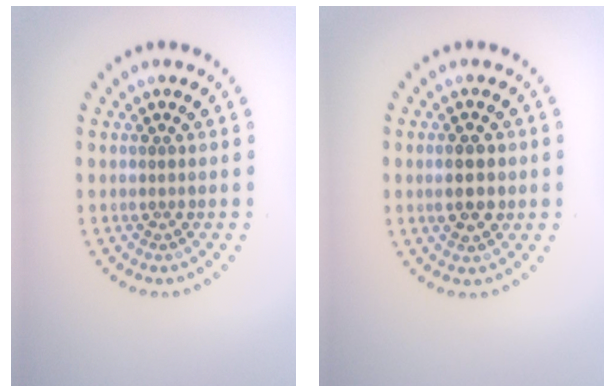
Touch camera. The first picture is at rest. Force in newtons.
{"total": 3.6, "press": 3.6, "slide": 0.0}